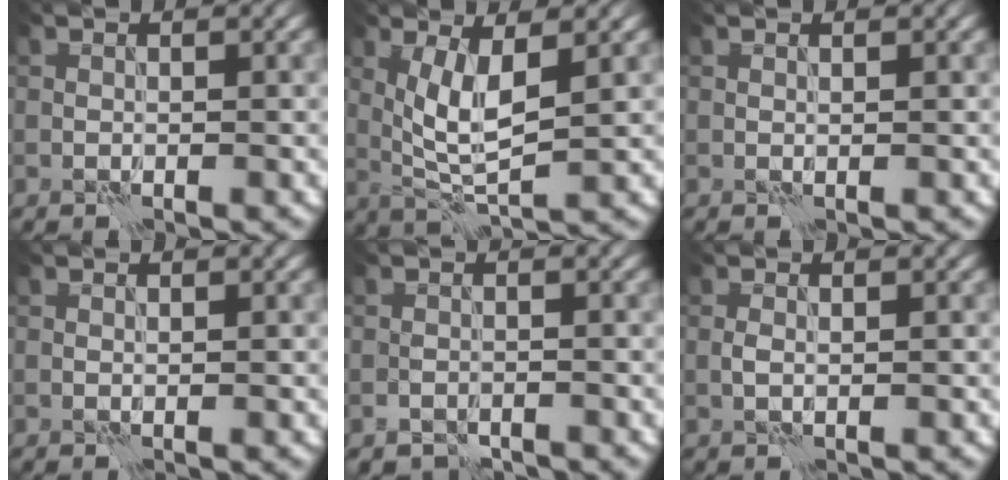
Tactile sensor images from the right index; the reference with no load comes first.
{"total": 4.8, "force": [0.9, 1.5, 4.5], "torque": [-0.094, -0.007, 0.022]}
{"total": 0.0}
{"total": 0.0}
{"total": 1.7, "force": [-1.4, 0.8, 0.3], "torque": [-0.001, 0.000, -0.030]}
{"total": 0.8, "force": [-0.2, 0.4, 0.6], "torque": [-0.014, 0.000, -0.003]}